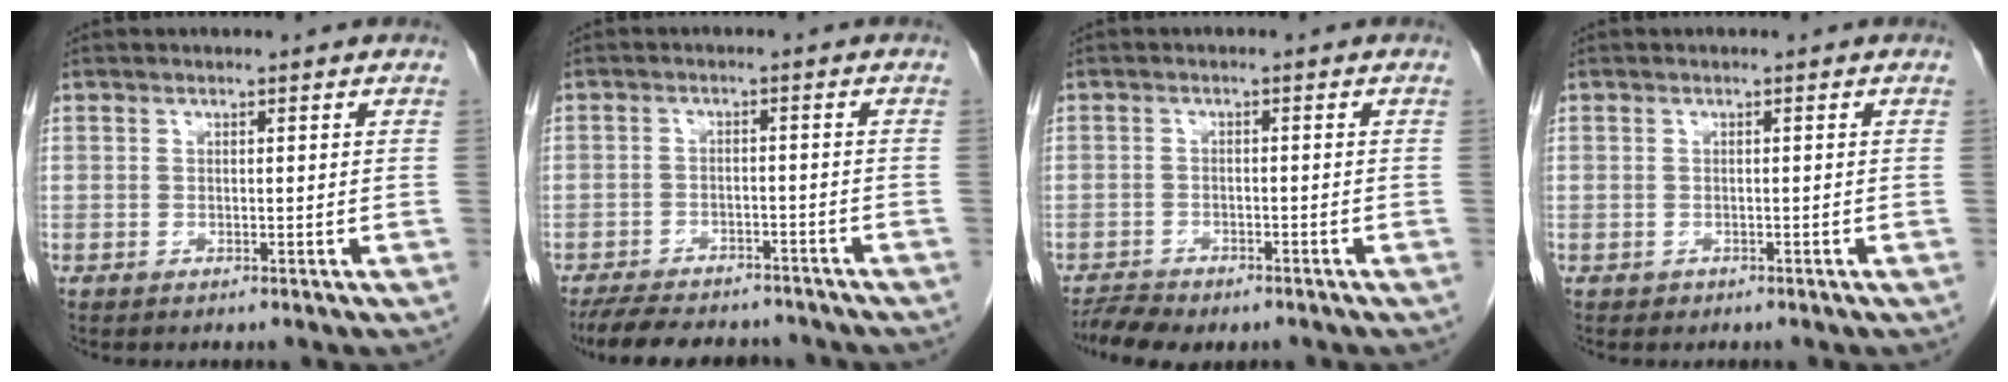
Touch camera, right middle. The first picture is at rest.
{"total": 13.0, "force": [-11.3, 4.4, 4.7], "torque": [-0.089, 0.000, -0.156]}
{"total": 5.2, "force": [-4.4, 1.6, 2.1], "torque": [-0.033, -0.009, -0.072]}
{"total": 0.5, "force": [-0.3, 0.5, 0.0], "torque": [-0.006, 0.003, -0.002]}